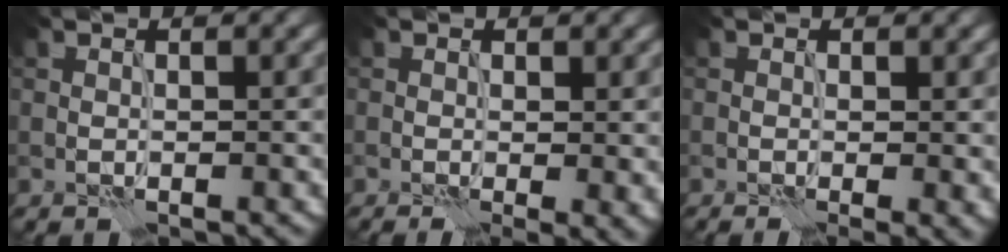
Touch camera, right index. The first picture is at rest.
{"total": 2.7, "force": [-0.4, 0.6, 2.6], "torque": [-0.035, -0.006, -0.005]}
{"total": 2.0, "force": [-0.3, 0.3, 1.9], "torque": [-0.026, -0.005, -0.005]}